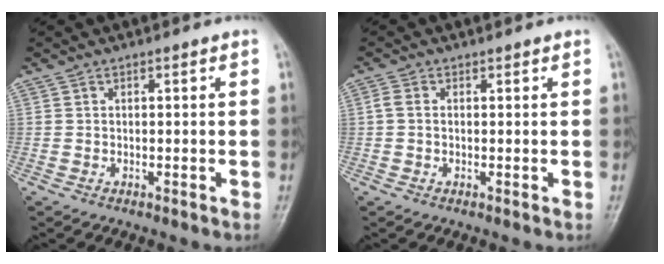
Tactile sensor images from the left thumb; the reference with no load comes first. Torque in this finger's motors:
{"motor_torque": [0.06, 0.12, 0.18, -0.09, 0.01]}